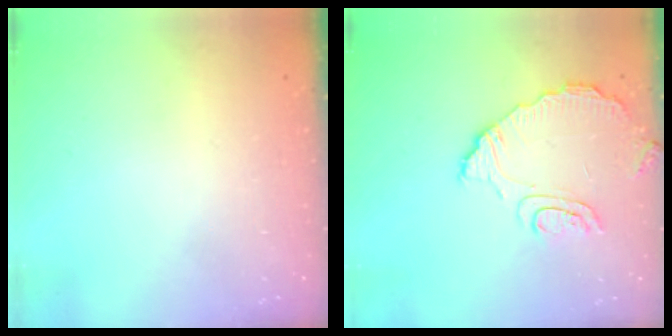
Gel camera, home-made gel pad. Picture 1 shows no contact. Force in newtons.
{"total": 9.5, "press": 9.5, "slide": 0.8}